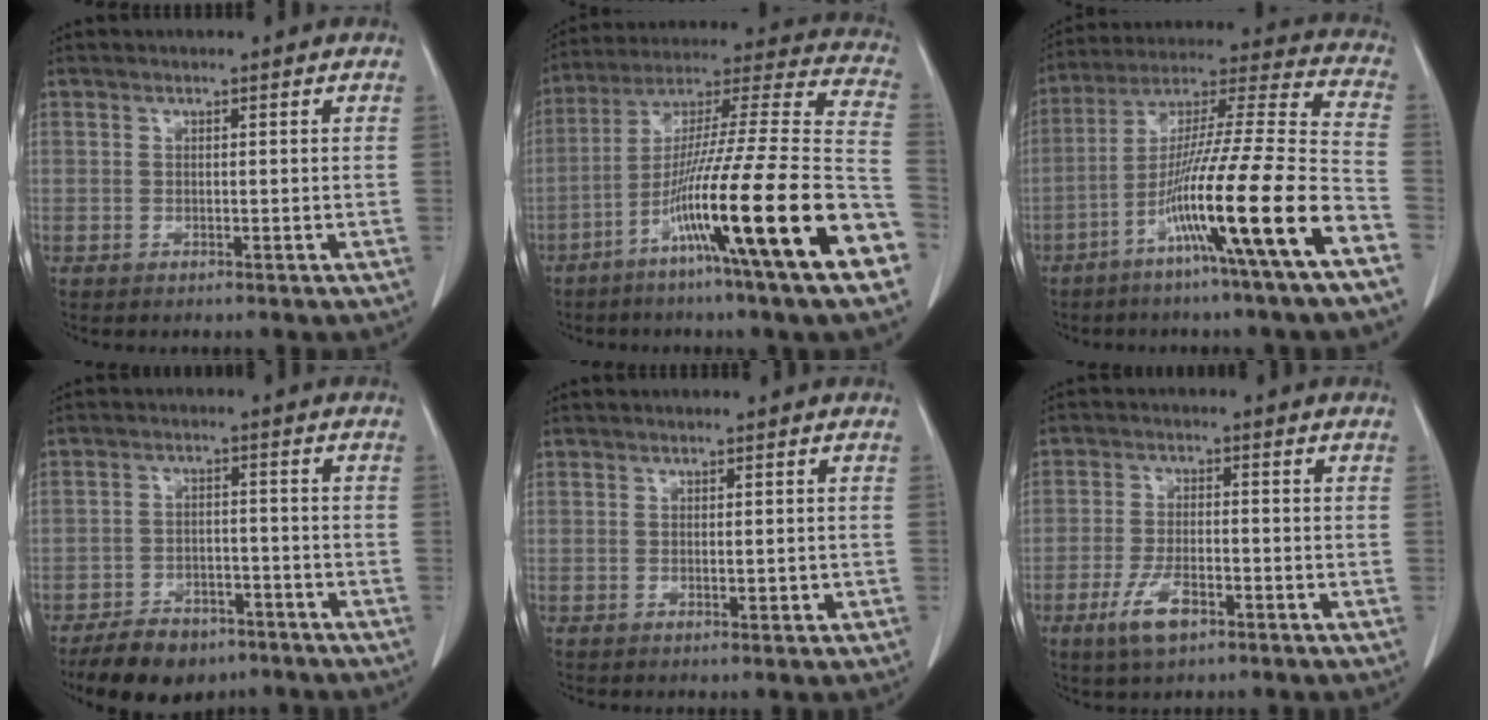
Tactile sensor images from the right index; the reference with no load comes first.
{"total": 28.1, "force": [-11.8, 0.2, 25.5], "torque": [-0.350, -0.033, -0.206]}
{"total": 21.4, "force": [-10.0, -1.2, 18.9], "torque": [-0.319, -0.030, -0.182]}
{"total": 9.8, "force": [-7.5, 4.7, 4.3], "torque": [-0.068, -0.003, -0.120]}
{"total": 1.1, "force": [-0.3, 0.4, 1.0], "torque": [-0.018, -0.002, -0.002]}
{"total": 6.0, "force": [-3.4, 2.0, 4.6], "torque": [-0.094, -0.006, -0.060]}